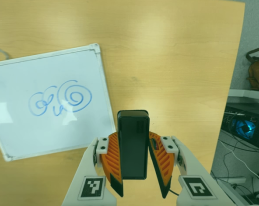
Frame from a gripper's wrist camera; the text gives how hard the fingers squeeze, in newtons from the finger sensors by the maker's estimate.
{"total": 6.3, "left": 5.2, "right": 7.4}